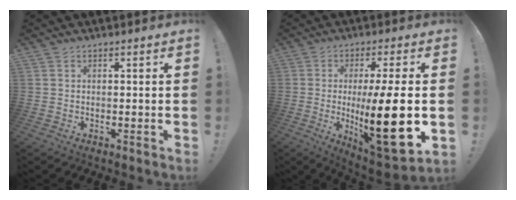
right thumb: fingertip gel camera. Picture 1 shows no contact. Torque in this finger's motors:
{"motor_torque": [0.16, 1.30, 2.25, -0.51, 0.22]}